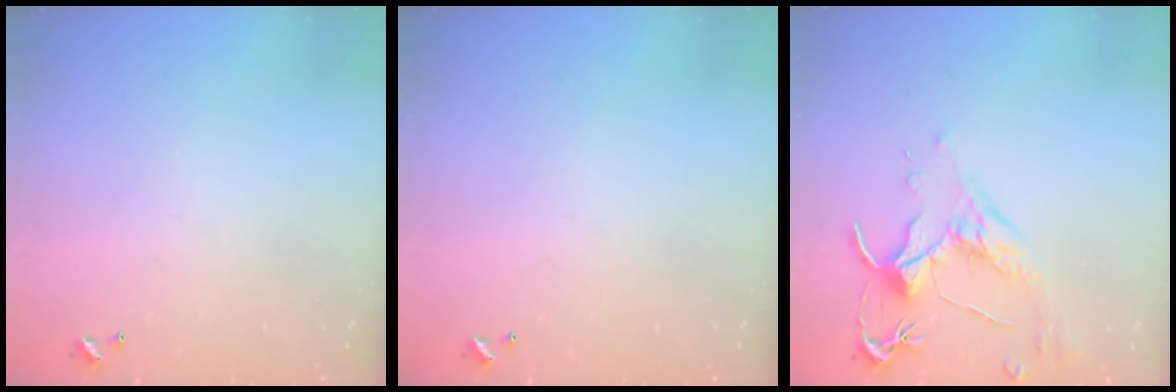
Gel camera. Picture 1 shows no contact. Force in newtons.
{"total": 0.0}
{"total": 1.6, "press": 1.4, "slide": 0.7}